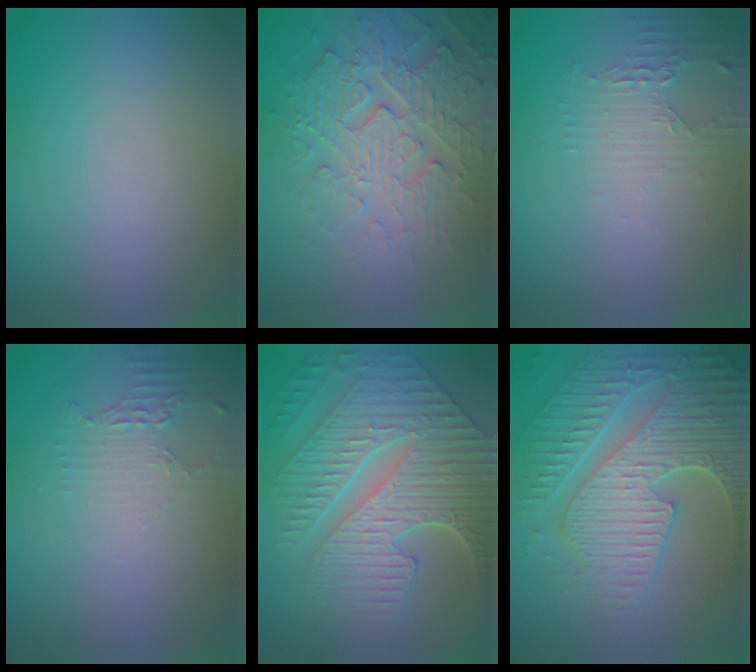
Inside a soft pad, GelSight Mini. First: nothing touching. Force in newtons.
{"total": 4.4, "press": 4.4, "slide": 0.5}
{"total": 1.8, "press": 1.8, "slide": 0.4}
{"total": 2.0, "press": 1.4, "slide": 1.4}
{"total": 10.3, "press": 7.2, "slide": 7.3}
{"total": 8.8, "press": 6.4, "slide": 6.1}